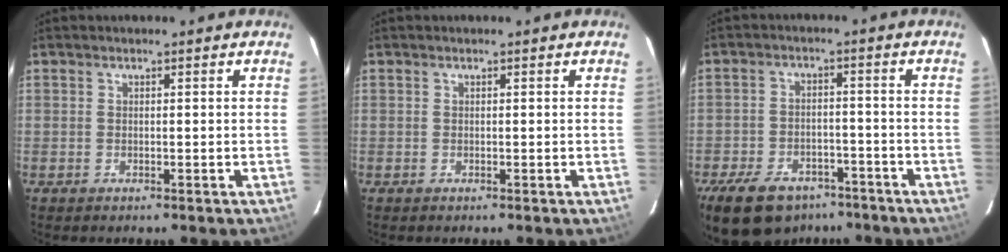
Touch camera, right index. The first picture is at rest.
{"total": 0.0}
{"total": 16.5, "force": [-11.5, 9.0, 7.7], "torque": [-0.185, -0.004, -0.171]}